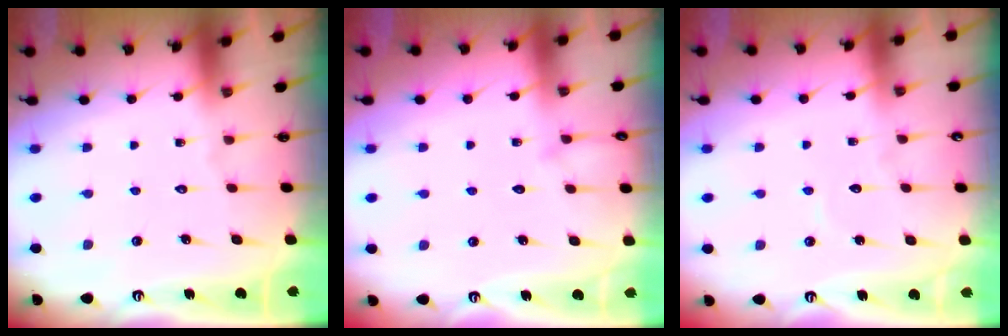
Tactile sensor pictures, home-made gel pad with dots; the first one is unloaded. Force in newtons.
{"total": 5.0, "press": 4.9, "slide": 0.5}
{"total": 3.5, "press": 3.5, "slide": 0.3}